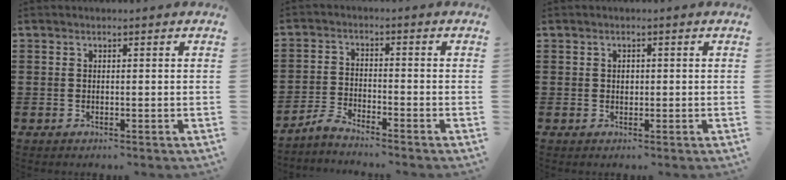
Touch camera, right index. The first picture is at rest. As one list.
[{"total": 3.1, "force": [-3.0, 0.0, 0.6], "torque": [-0.030, 0.001, -0.067]}, {"total": 0.9, "force": [0.1, 0.7, 0.5], "torque": [-0.011, 0.003, 0.003]}]